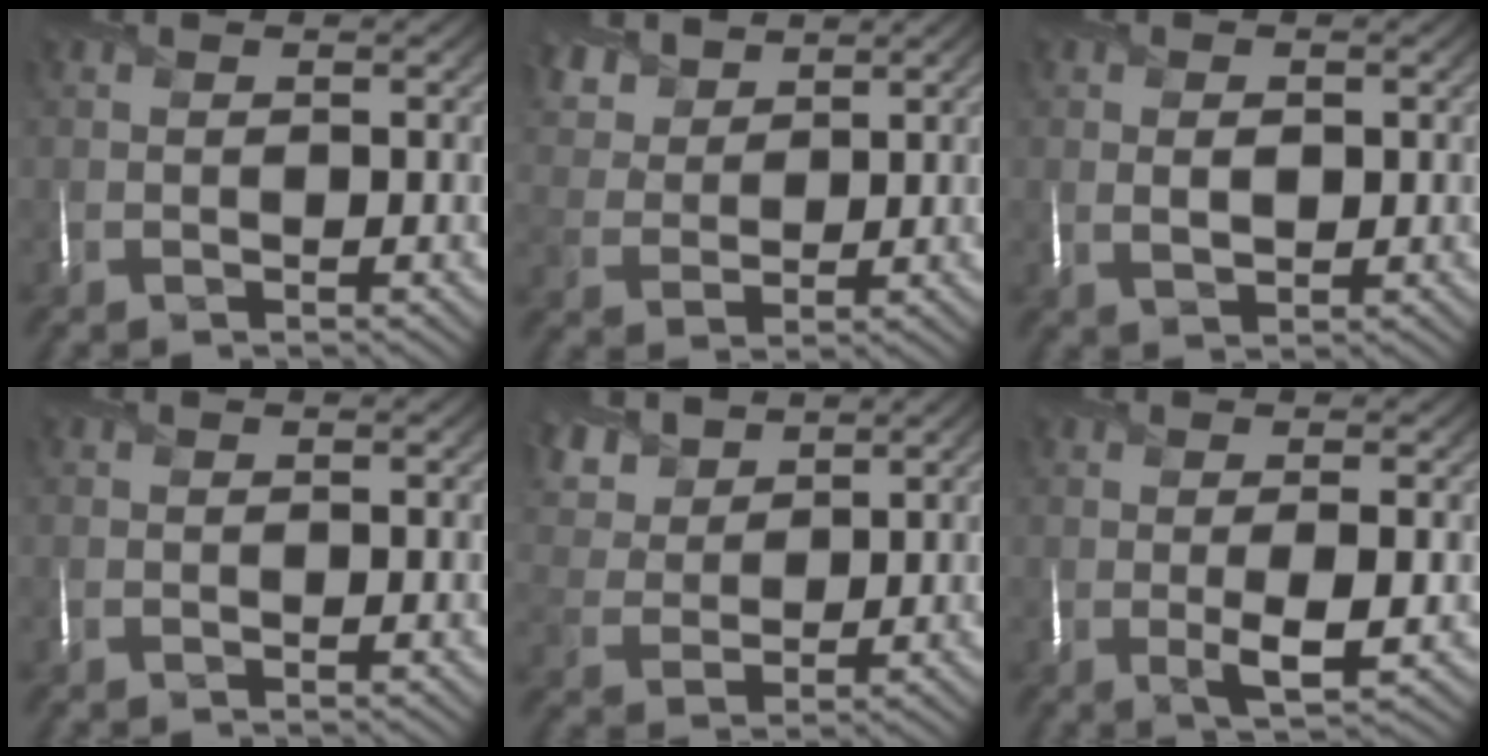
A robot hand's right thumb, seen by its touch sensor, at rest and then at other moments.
{"total": 5.9, "force": [4.5, 3.0, 2.3], "torque": [-0.071, 0.006, 0.095]}
{"total": 2.4, "force": [0.5, 1.4, 1.9], "torque": [-0.038, 0.000, 0.013]}
{"total": 0.0}
{"total": 7.4, "force": [5.4, 3.9, 3.4], "torque": [-0.103, 0.012, 0.104]}
{"total": 3.6, "force": [-0.2, 0.6, 3.5], "torque": [-0.067, -0.001, -0.003]}